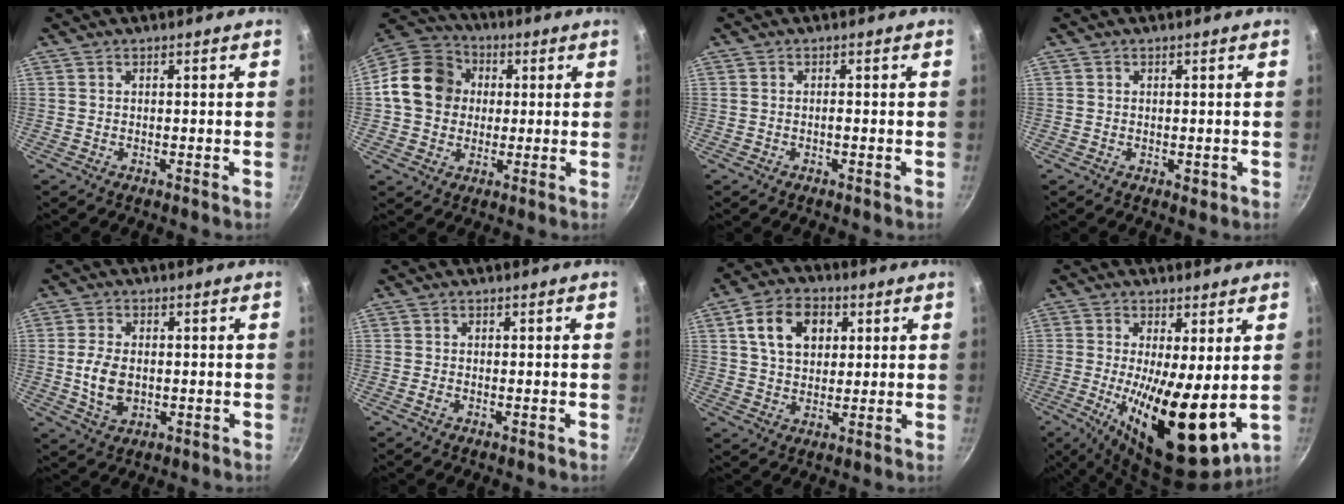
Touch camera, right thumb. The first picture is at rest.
{"total": 14.2, "force": [1.4, 12.3, 7.1], "torque": [-0.101, 0.024, 0.007]}
{"total": 0.6, "force": [-0.3, 0.2, 0.5], "torque": [-0.010, 0.003, -0.007]}
{"total": 1.3, "force": [-0.2, 1.0, 0.8], "torque": [-0.009, -0.001, -0.003]}
{"total": 7.4, "force": [-0.4, 4.9, 5.6], "torque": [-0.104, 0.002, -0.003]}
{"total": 1.0, "force": [-0.4, 0.6, 0.8], "torque": [-0.018, 0.002, -0.010]}
{"total": 10.9, "force": [3.4, 7.9, 6.8], "torque": [-0.096, 0.006, 0.051]}
{"total": 17.7, "force": [-1.0, 6.3, 16.5], "torque": [-0.253, -0.024, -0.007]}